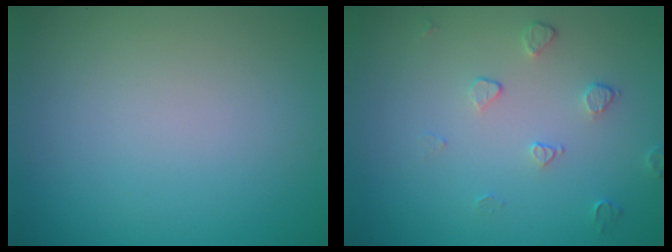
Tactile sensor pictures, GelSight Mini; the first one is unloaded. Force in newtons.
{"total": 1.5, "press": 0.9, "slide": 1.1}